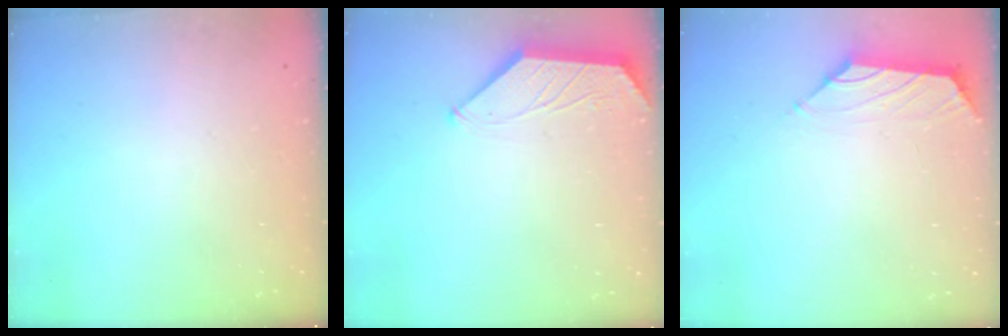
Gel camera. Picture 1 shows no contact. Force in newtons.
{"total": 0.7, "press": 0.6, "slide": 0.3}
{"total": 0.0}